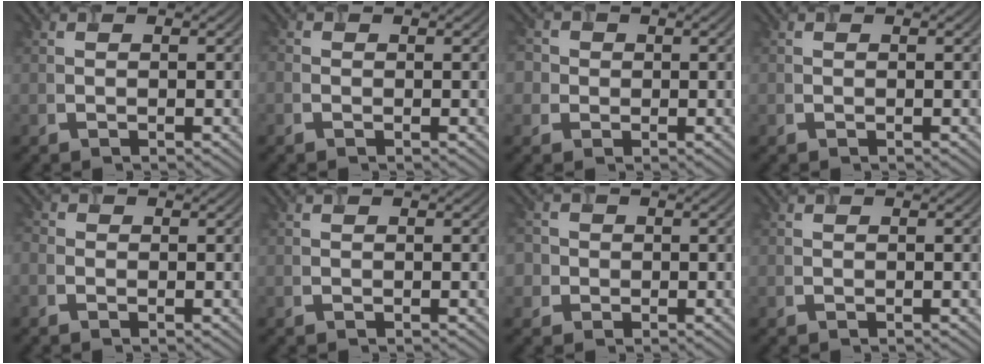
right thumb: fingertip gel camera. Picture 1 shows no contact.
{"total": 0.9, "force": [-0.5, 0.7, 0.4], "torque": [-0.010, -0.001, -0.011]}
{"total": 3.9, "force": [0.7, 3.7, 1.2], "torque": [-0.030, 0.009, -0.010]}
{"total": 0.0}
{"total": 1.5, "force": [-0.7, 1.1, 0.6], "torque": [-0.014, -0.002, -0.020]}
{"total": 0.0}
{"total": 3.5, "force": [0.0, 3.4, 0.8], "torque": [-0.022, 0.008, -0.021]}
{"total": 0.0}